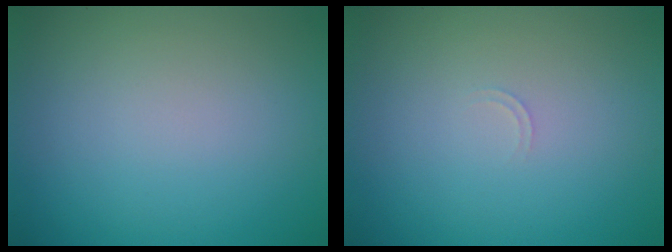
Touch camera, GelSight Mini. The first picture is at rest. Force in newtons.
{"total": 0.6, "press": 0.6, "slide": 0.2}